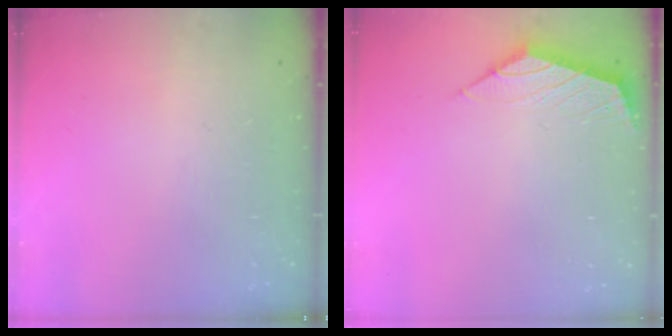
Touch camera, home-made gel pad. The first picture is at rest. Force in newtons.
{"total": 2.2, "press": 2.1, "slide": 0.6}